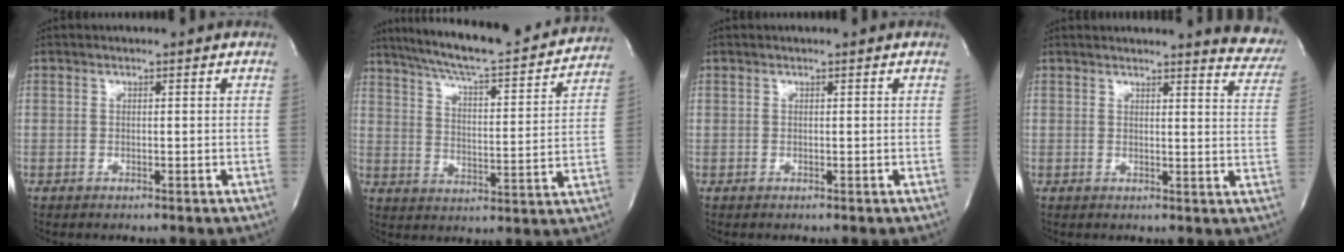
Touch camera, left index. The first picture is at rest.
{"total": 22.1, "force": [19.8, 2.5, 9.3], "torque": [-0.154, -0.011, 0.273]}
{"total": 0.0}
{"total": 9.7, "force": [9.4, 1.0, 2.3], "torque": [-0.004, -0.054, 0.075]}